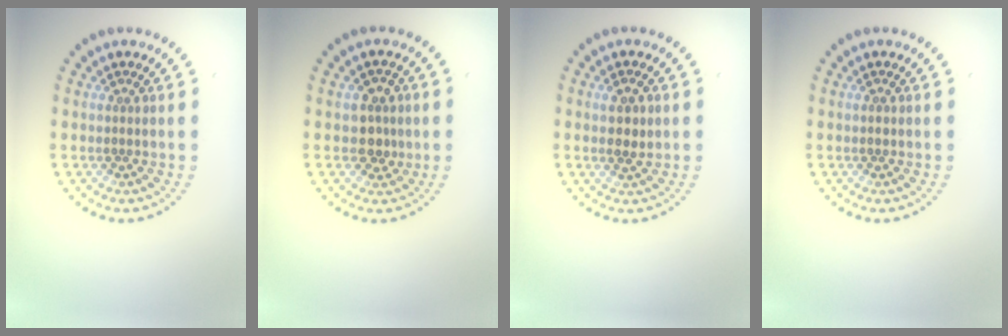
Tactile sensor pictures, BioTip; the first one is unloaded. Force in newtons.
{"total": 2.4, "press": 2.3, "slide": 0.8}
{"total": 2.2, "press": 2.2, "slide": 0.4}
{"total": 0.6, "press": 0.6, "slide": 0.1}